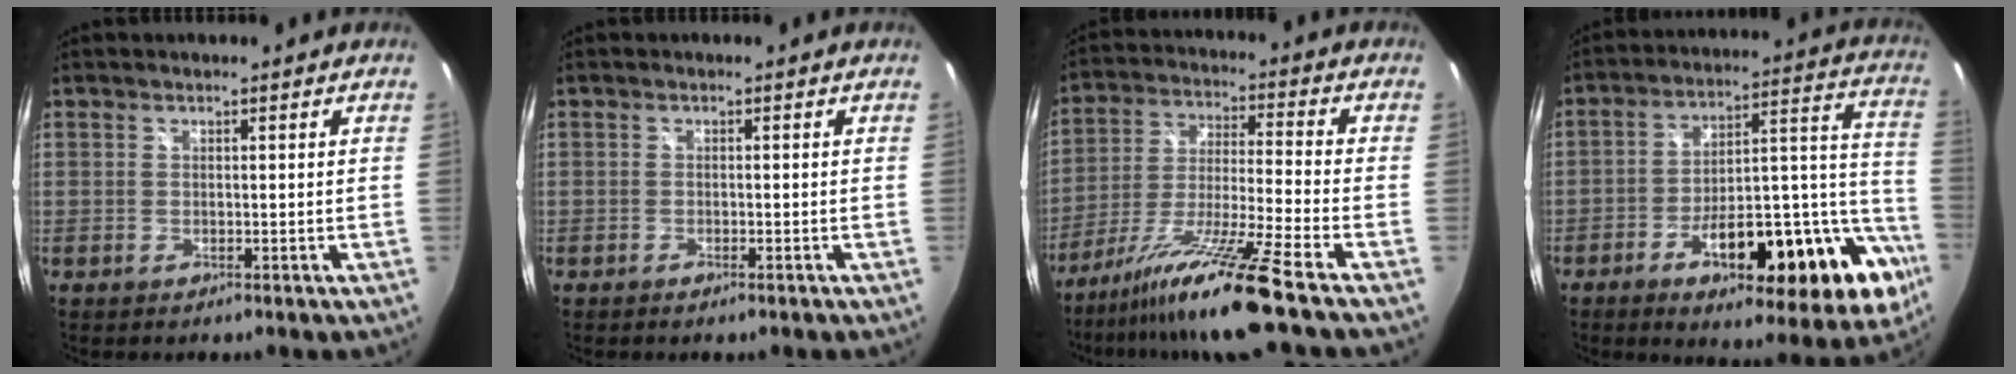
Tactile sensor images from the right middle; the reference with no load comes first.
{"total": 0.9, "force": [-0.8, 0.2, 0.5], "torque": [-0.011, -0.003, -0.015]}
{"total": 14.6, "force": [-11.3, -2.5, 8.9], "torque": [-0.174, -0.029, -0.202]}
{"total": 24.6, "force": [-12.5, 8.6, 19.3], "torque": [-0.255, 0.016, -0.184]}